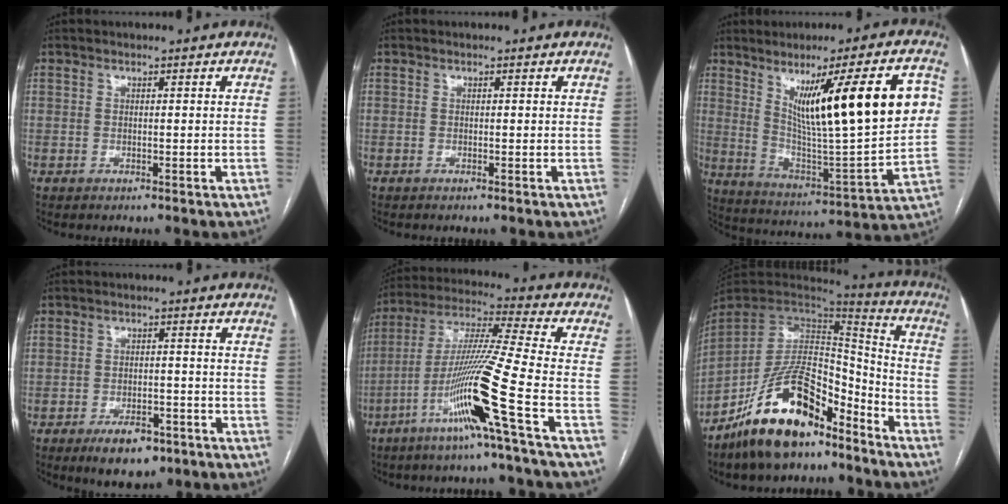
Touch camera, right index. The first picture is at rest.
{"total": 0.0}
{"total": 21.9, "force": [6.6, 1.8, 20.8], "torque": [-0.312, -0.005, 0.102]}
{"total": 6.6, "force": [-4.1, 3.1, 4.1], "torque": [-0.065, 0.000, -0.060]}
{"total": 15.6, "force": [-6.8, -2.5, 13.8], "torque": [-0.271, -0.016, -0.133]}
{"total": 17.8, "force": [-12.5, 6.6, 10.8], "torque": [-0.203, 0.020, -0.223]}